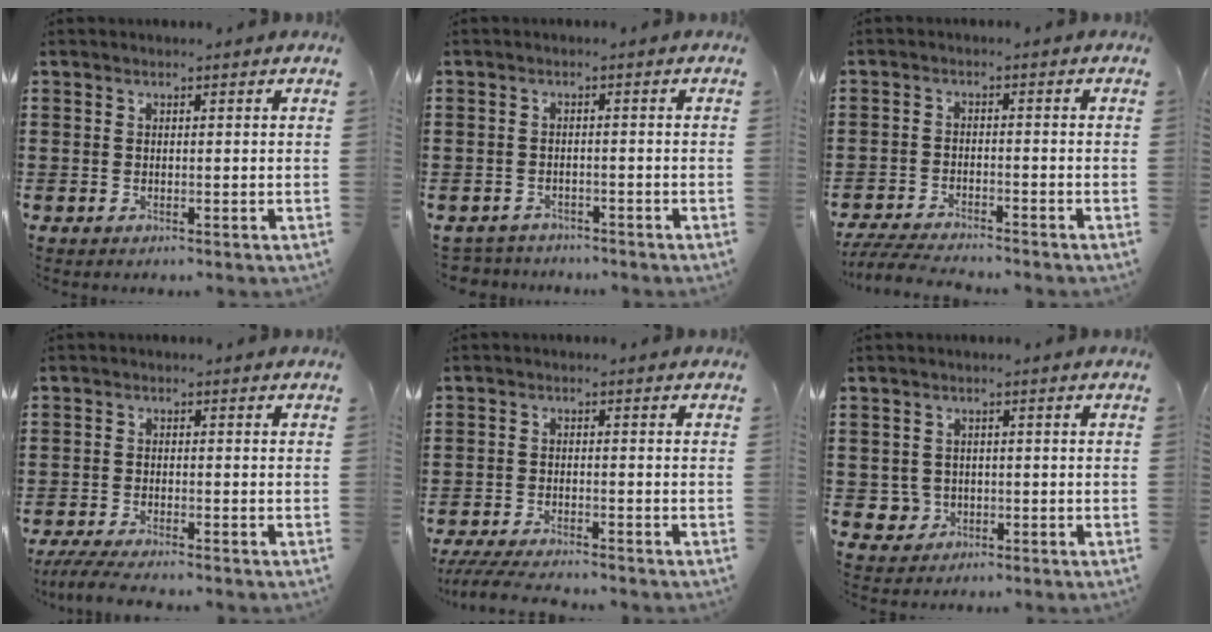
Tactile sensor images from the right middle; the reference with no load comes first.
{"total": 1.9, "force": [-1.9, 0.3, -0.3], "torque": [-0.003, 0.000, -0.044]}
{"total": 4.5, "force": [-4.3, 0.2, 1.3], "torque": [-0.033, -0.007, -0.089]}
{"total": 3.3, "force": [-3.0, 0.0, 1.4], "torque": [-0.036, -0.011, -0.062]}
{"total": 3.9, "force": [-3.7, 0.1, 1.3], "torque": [-0.035, -0.011, -0.076]}
{"total": 2.3, "force": [-0.4, 2.2, 0.4], "torque": [-0.017, 0.005, -0.012]}